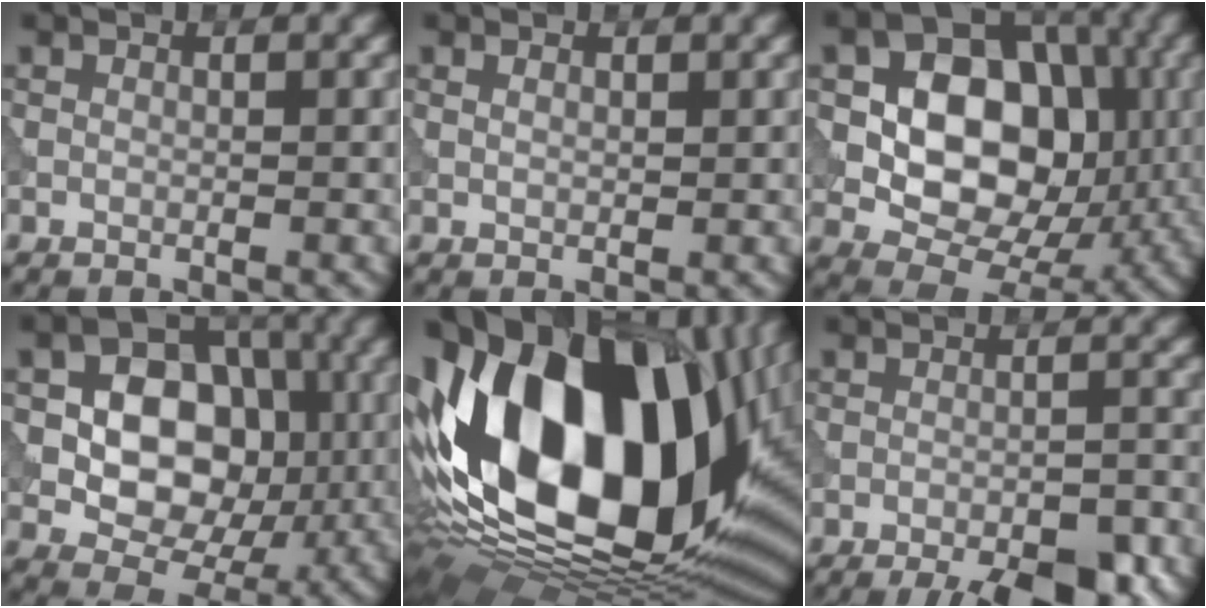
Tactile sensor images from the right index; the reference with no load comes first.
{"total": 0.5, "force": [0.3, 0.3, 0.3], "torque": [-0.007, -0.002, 0.008]}
{"total": 11.9, "force": [0.9, 8.6, 8.3], "torque": [-0.127, 0.002, 0.009]}
{"total": 9.7, "force": [0.3, 7.1, 6.7], "torque": [-0.109, 0.000, -0.001]}
{"total": 20.4, "force": [3.5, 12.5, 15.7], "torque": [-0.305, 0.012, 0.053]}
{"total": 7.2, "force": [-4.9, 1.7, 4.9], "torque": [-0.060, 0.001, -0.069]}